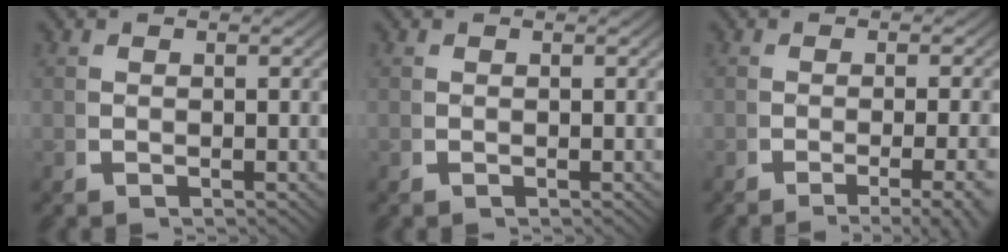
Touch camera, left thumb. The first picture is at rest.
{"total": 0.0}
{"total": 5.3, "force": [-3.5, 1.2, 3.8], "torque": [-0.060, -0.009, -0.051]}